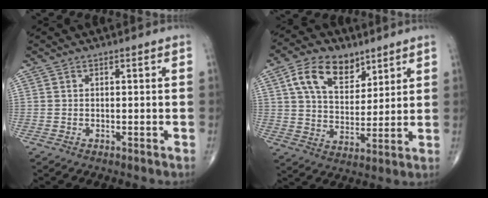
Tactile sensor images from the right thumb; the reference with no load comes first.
{"total": 12.0, "force": [6.3, 7.3, 7.2], "torque": [-0.101, -0.024, 0.117]}